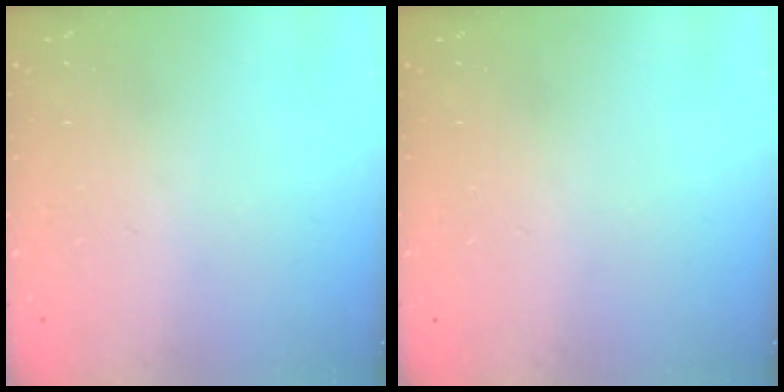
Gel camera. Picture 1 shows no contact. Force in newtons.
{"total": 0.0}